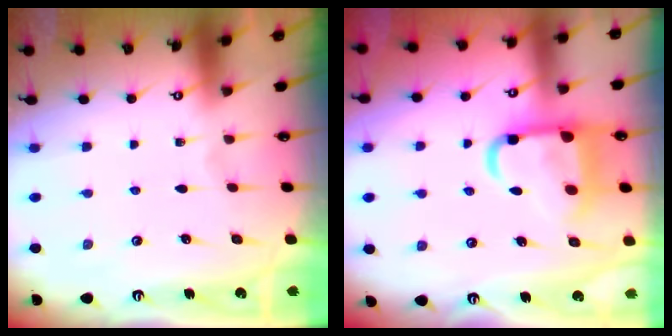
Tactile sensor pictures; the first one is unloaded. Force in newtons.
{"total": 13.5, "press": 13.4, "slide": 1.8}